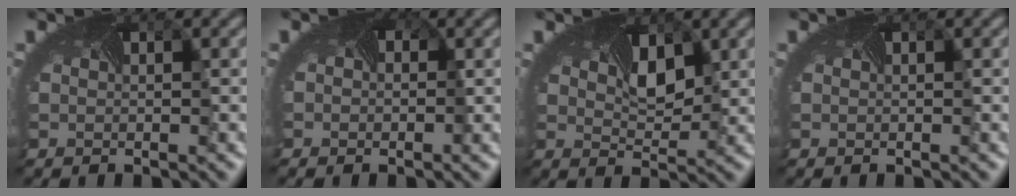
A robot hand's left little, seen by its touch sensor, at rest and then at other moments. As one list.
[{"total": 0.9, "force": [0.2, 0.6, 0.7], "torque": [-0.028, -0.003, 0.010]}, {"total": 3.0, "force": [1.1, 1.5, 2.4], "torque": [-0.050, -0.003, 0.021]}, {"total": 0.0}]